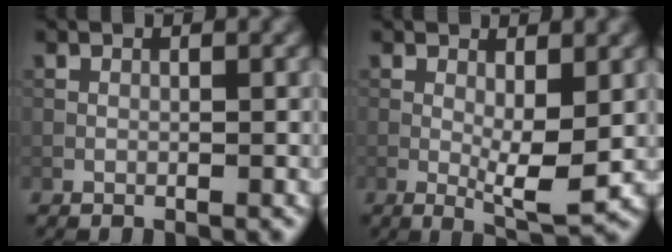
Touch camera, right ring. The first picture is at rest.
{"total": 4.3, "force": [-0.1, 1.0, 4.2], "torque": [-0.071, -0.009, -0.001]}